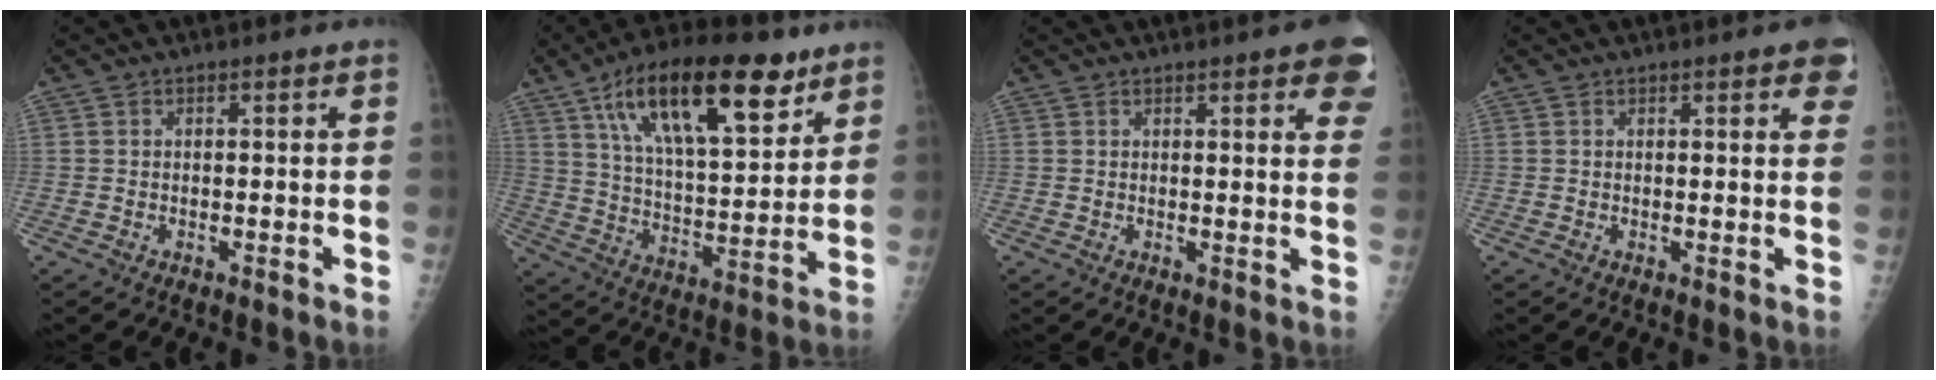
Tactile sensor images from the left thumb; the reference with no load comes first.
{"total": 22.9, "force": [12.6, 8.8, 16.9], "torque": [-0.251, -0.035, 0.216]}
{"total": 9.4, "force": [5.1, 2.3, 7.6], "torque": [-0.062, -0.010, 0.052]}
{"total": 5.7, "force": [3.1, 1.6, 4.5], "torque": [-0.032, -0.003, 0.032]}